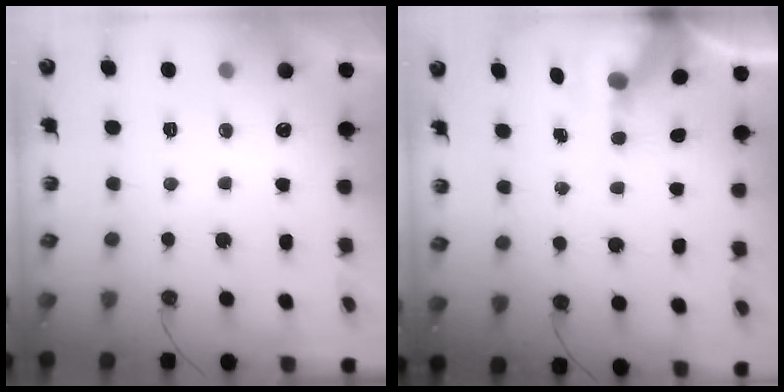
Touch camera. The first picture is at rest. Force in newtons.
{"total": 6.1, "press": 6.0, "slide": 0.5}